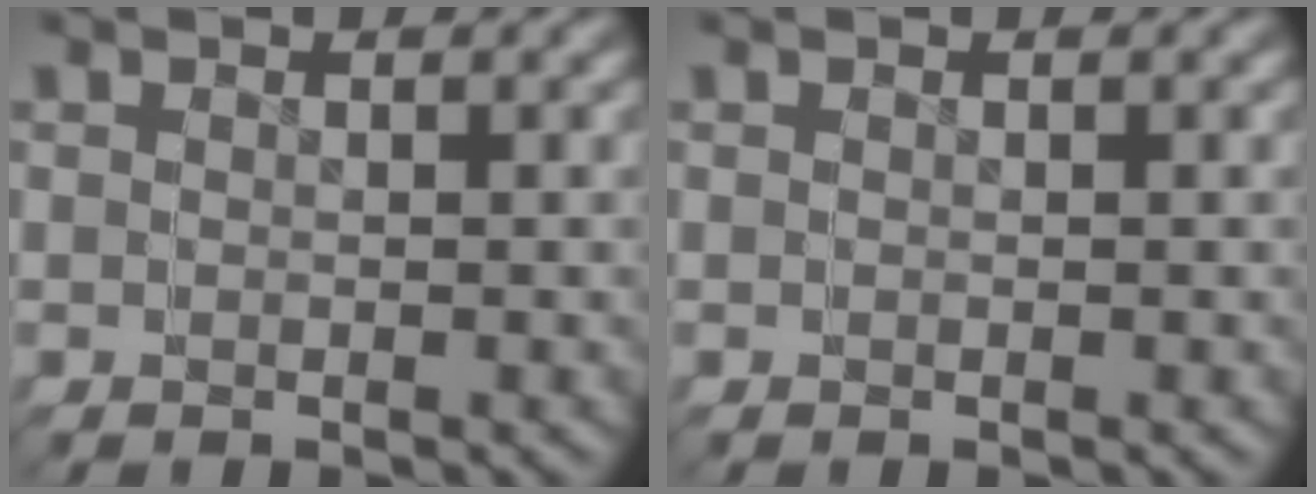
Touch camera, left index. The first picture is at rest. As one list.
[{"total": 0.0}]